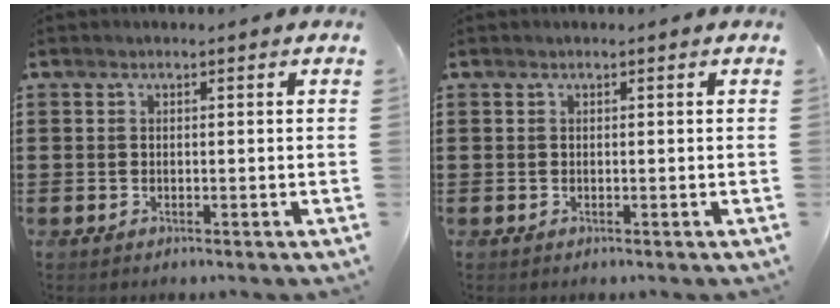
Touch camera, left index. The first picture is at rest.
{"total": 0.0}